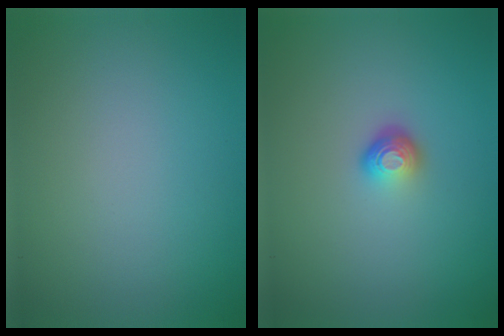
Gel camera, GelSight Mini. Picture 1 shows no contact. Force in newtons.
{"total": 1.7, "press": 1.1, "slide": 1.3}